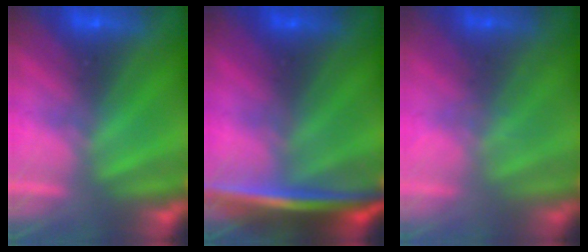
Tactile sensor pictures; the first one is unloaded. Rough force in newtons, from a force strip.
{"total": 7.2}
{"total": 1.6}